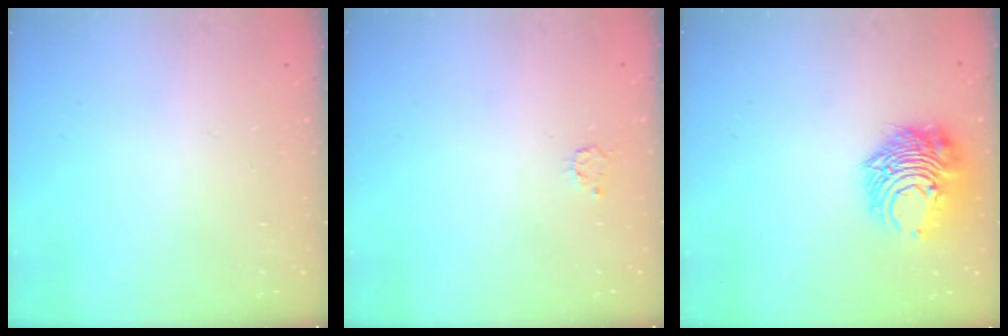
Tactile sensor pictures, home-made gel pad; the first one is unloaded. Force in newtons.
{"total": 2.9, "press": 2.9, "slide": 0.3}
{"total": 11.5, "press": 11.4, "slide": 0.8}